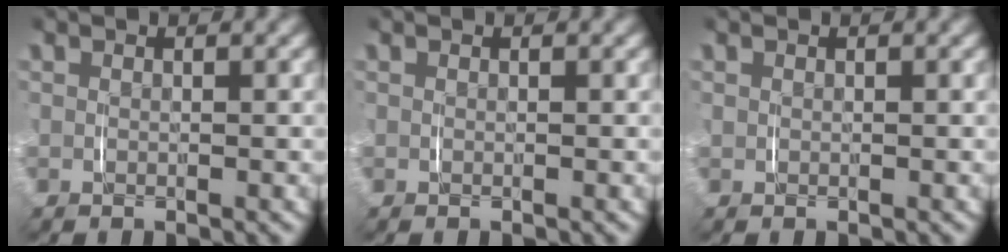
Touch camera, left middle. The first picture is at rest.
{"total": 0.0}
{"total": 0.0}